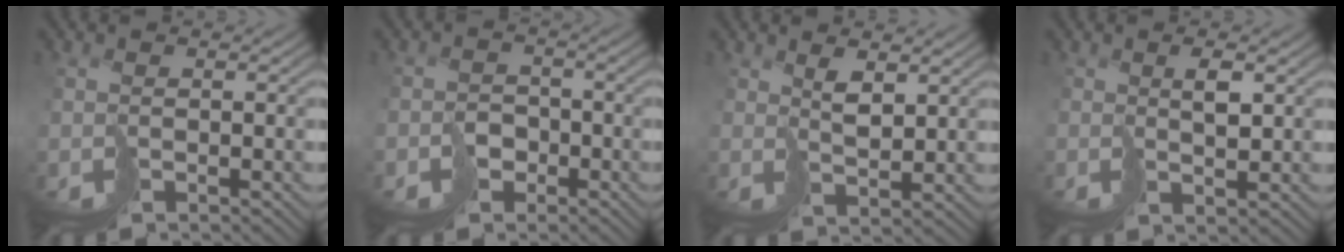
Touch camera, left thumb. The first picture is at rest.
{"total": 2.5, "force": [-1.8, 1.7, -0.2], "torque": [0.021, 0.004, -0.034]}
{"total": 3.0, "force": [2.8, -0.2, 0.8], "torque": [-0.015, 0.007, 0.061]}
{"total": 2.0, "force": [1.8, -0.3, 0.7], "torque": [-0.009, 0.009, 0.041]}